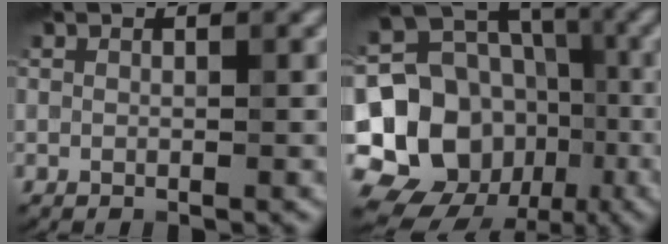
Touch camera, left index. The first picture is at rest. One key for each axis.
{"total": 18.7, "fx": -4.4, "fy": 16.3, "fz": 8.0, "tx": -0.174, "ty": 0.014, "tz": -0.089}